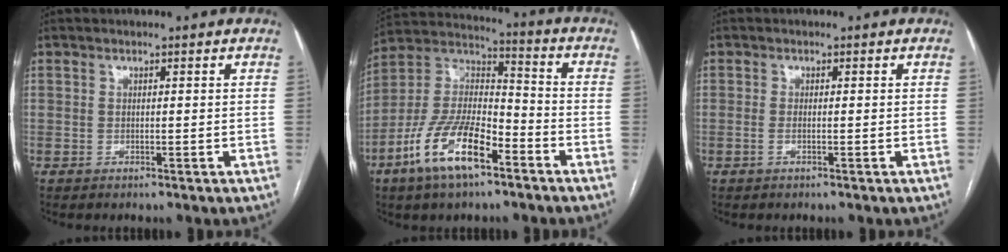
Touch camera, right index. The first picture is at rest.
{"total": 15.1, "force": [-8.1, 5.0, 11.7], "torque": [-0.241, 0.003, -0.150]}
{"total": 0.9, "force": [-0.4, 0.2, 0.8], "torque": [-0.018, 0.000, -0.008]}